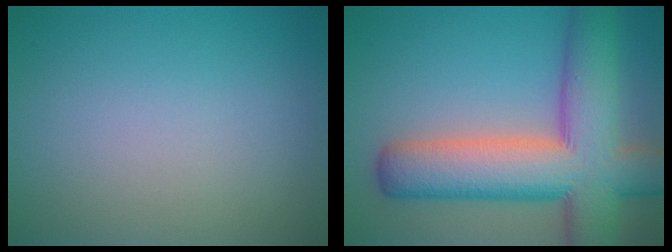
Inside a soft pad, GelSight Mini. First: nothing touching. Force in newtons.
{"total": 12.1, "press": 12.1, "slide": 0.6}